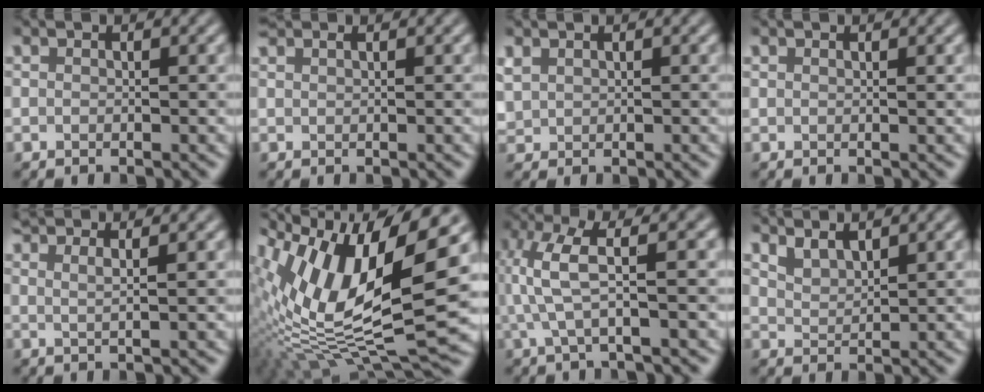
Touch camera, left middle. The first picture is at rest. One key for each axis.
{"total": 1.0, "fx": 0.9, "fy": 0.2, "fz": 0.4, "tx": -0.010, "ty": 0.001, "tz": 0.014}
{"total": 1.1, "fx": 0.8, "fy": 0.7, "fz": 0.2, "tx": -0.009, "ty": 0.002, "tz": 0.022}
{"total": 0.5, "fx": 0.5, "fy": 0.1, "fz": 0.2, "tx": -0.002, "ty": 0.000, "tz": 0.010}
{"total": 2.8, "fx": 1.9, "fy": 0.8, "fz": 1.9, "tx": -0.018, "ty": 0.009, "tz": 0.004}
{"total": 14.8, "fx": 2.6, "fy": 5.9, "fz": 13.3, "tx": -0.260, "ty": -0.001, "tz": 0.051}
{"total": 5.5, "fx": 1.2, "fy": 1.1, "fz": 5.3, "tx": -0.114, "ty": 0.013, "tz": 0.019}
{"total": 2.3, "fx": 2.0, "fy": 0.7, "fz": 1.0, "tx": -0.016, "ty": -0.002, "tz": 0.042}